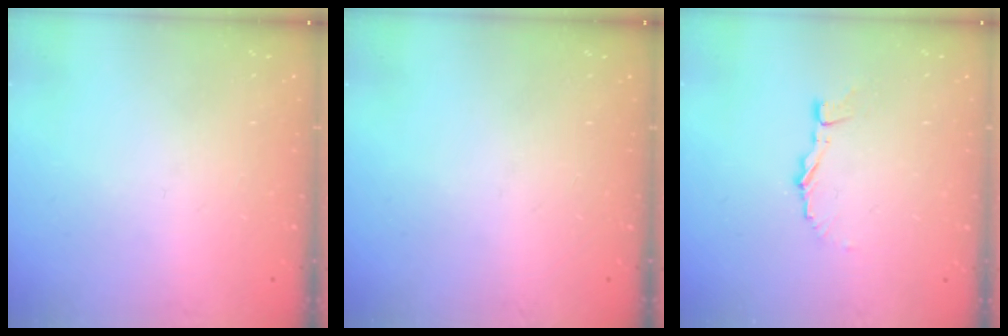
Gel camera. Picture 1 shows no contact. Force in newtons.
{"total": 0.0}
{"total": 3.5, "press": 3.5, "slide": 0.3}